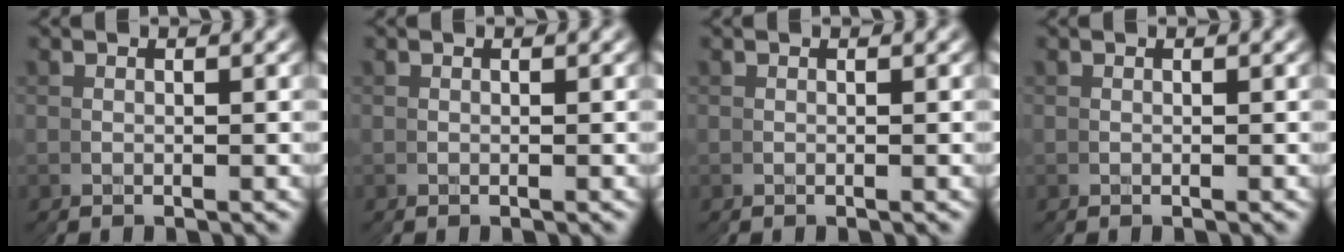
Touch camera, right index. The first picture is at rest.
{"total": 0.0}
{"total": 0.0}
{"total": 0.0}